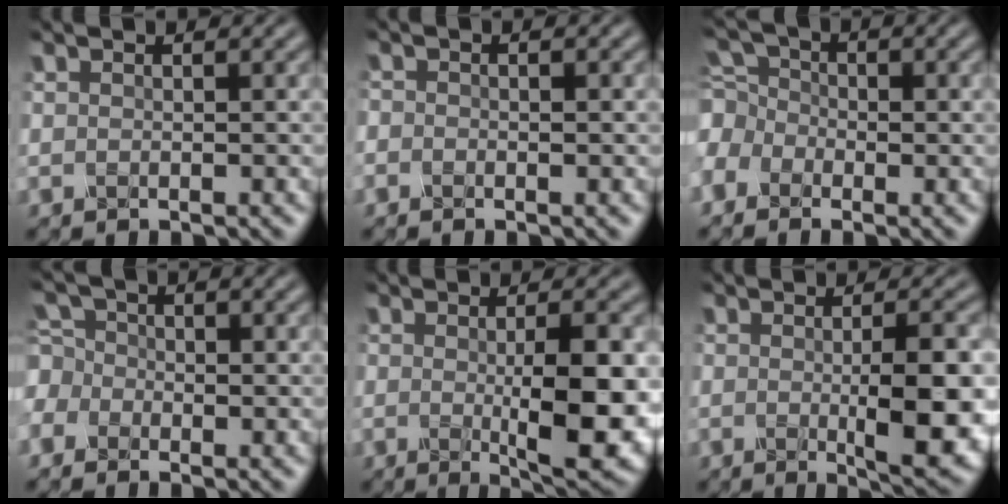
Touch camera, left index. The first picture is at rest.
{"total": 0.9, "force": [-0.3, 0.6, 0.5], "torque": [-0.005, 0.001, -0.007]}
{"total": 4.9, "force": [-1.8, 3.9, 2.3], "torque": [-0.051, 0.015, -0.049]}
{"total": 3.5, "force": [-0.9, 3.2, 1.1], "torque": [-0.018, 0.021, -0.039]}
{"total": 8.0, "force": [-0.6, 1.9, 7.7], "torque": [-0.109, -0.012, -0.003]}
{"total": 7.0, "force": [-0.6, 1.6, 6.8], "torque": [-0.095, -0.009, -0.004]}